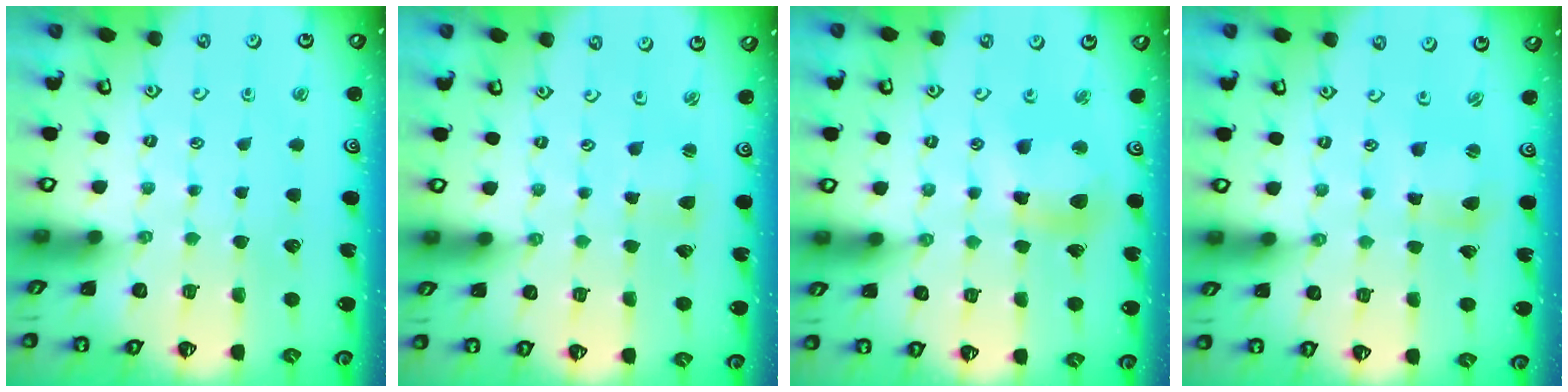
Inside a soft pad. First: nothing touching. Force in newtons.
{"total": 2.9, "press": 2.9, "slide": 0.3}
{"total": 11.1, "press": 11.1, "slide": 1.3}
{"total": 3.5, "press": 3.4, "slide": 0.5}